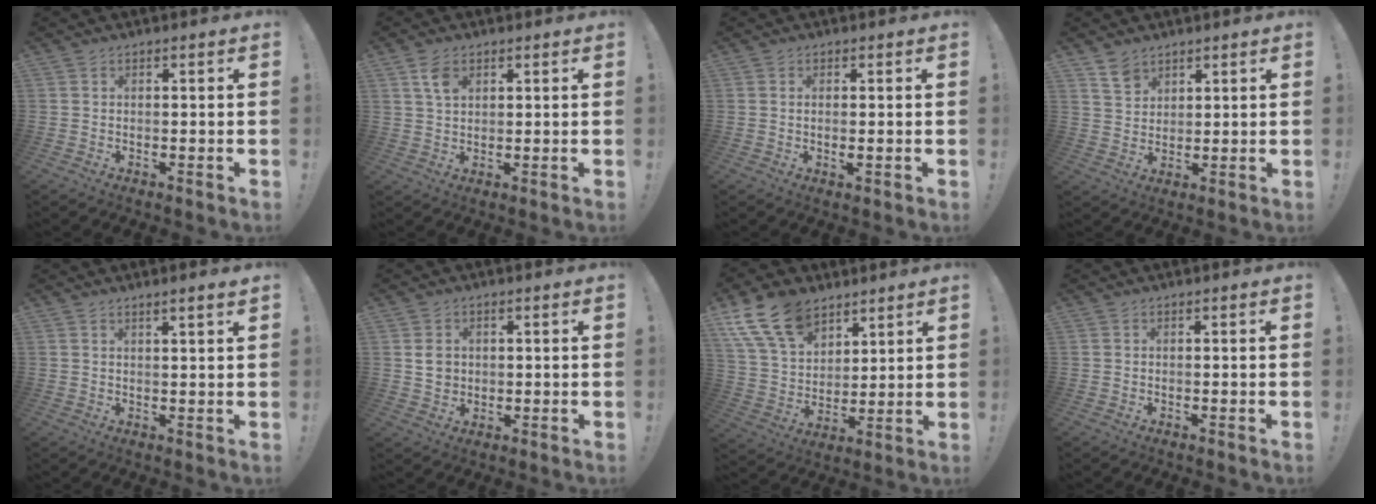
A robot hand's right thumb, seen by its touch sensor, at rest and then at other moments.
{"total": 4.8, "force": [2.3, 2.9, 3.0], "torque": [-0.044, -0.008, 0.042]}
{"total": 1.4, "force": [0.0, 0.5, 1.3], "torque": [-0.024, 0.000, 0.000]}
{"total": 5.6, "force": [4.2, 3.4, 1.5], "torque": [-0.019, -0.026, 0.081]}
{"total": 6.2, "force": [4.3, -1.2, 4.3], "torque": [-0.060, -0.034, 0.064]}
{"total": 4.5, "force": [0.7, 4.0, 1.9], "torque": [-0.024, 0.003, 0.014]}
{"total": 16.6, "force": [10.7, 9.9, 7.8], "torque": [-0.155, -0.055, 0.206]}
{"total": 0.0}